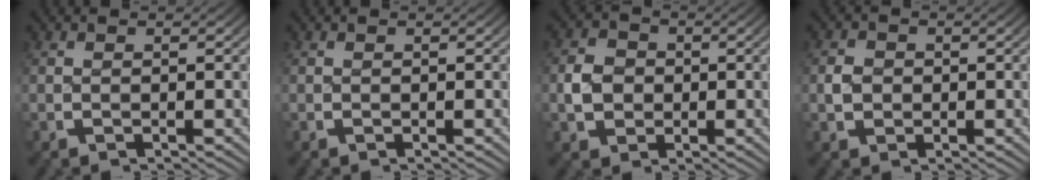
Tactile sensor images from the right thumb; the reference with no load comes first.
{"total": 0.0}
{"total": 3.9, "force": [-0.4, 3.4, 2.0], "torque": [-0.041, -0.005, -0.004]}
{"total": 1.8, "force": [-0.2, 1.5, 0.8], "torque": [-0.013, 0.000, -0.004]}